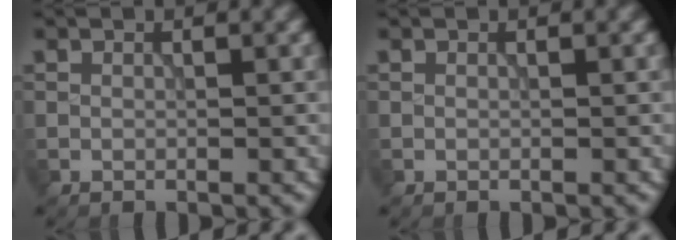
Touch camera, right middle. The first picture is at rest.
{"total": 0.0}